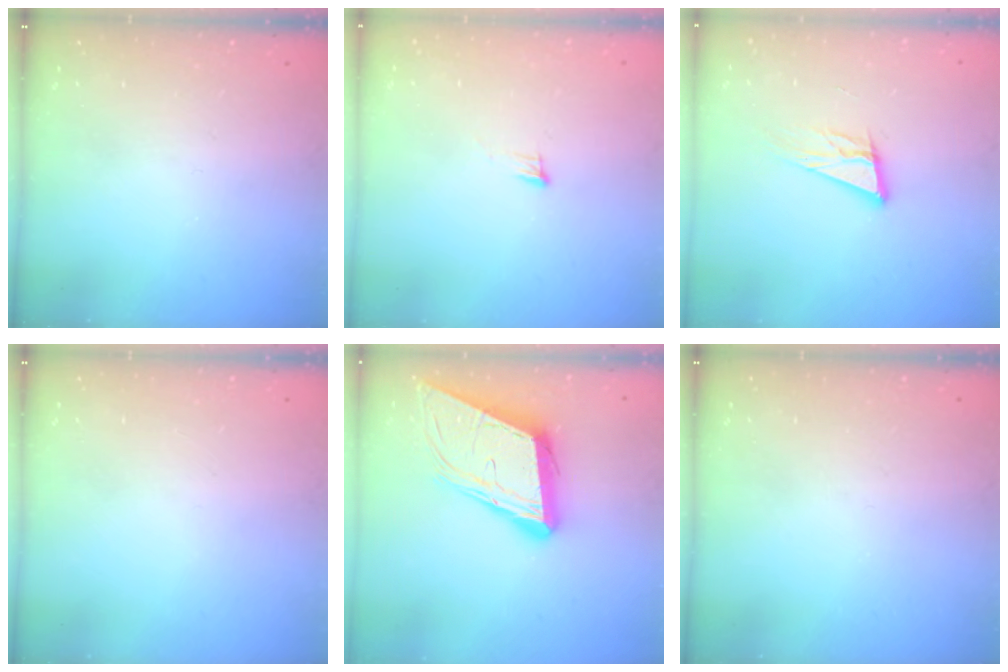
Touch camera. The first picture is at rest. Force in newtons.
{"total": 4.3, "press": 4.1, "slide": 1.0}
{"total": 12.2, "press": 11.7, "slide": 3.4}
{"total": 0.0}
{"total": 14.8, "press": 14.1, "slide": 4.2}
{"total": 0.0}